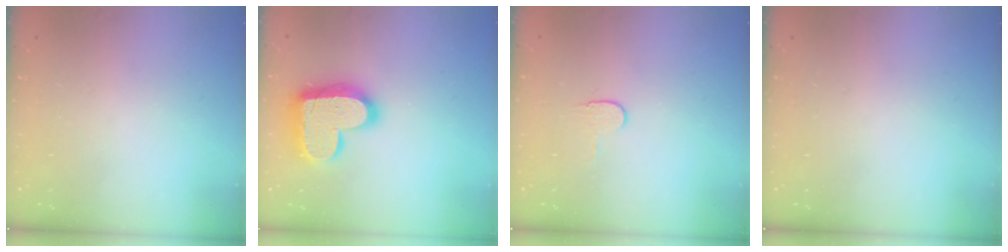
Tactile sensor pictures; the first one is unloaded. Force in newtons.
{"total": 17.9, "press": 17.9, "slide": 1.4}
{"total": 5.0, "press": 4.9, "slide": 0.4}
{"total": 0.0}